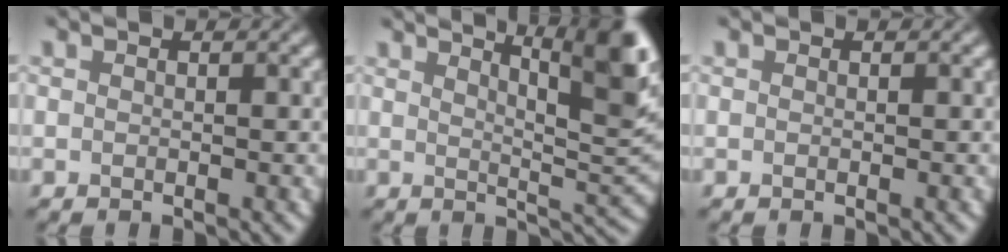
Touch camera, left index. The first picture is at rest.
{"total": 10.8, "force": [6.0, 2.6, 8.6], "torque": [-0.085, 0.025, 0.070]}
{"total": 0.0}